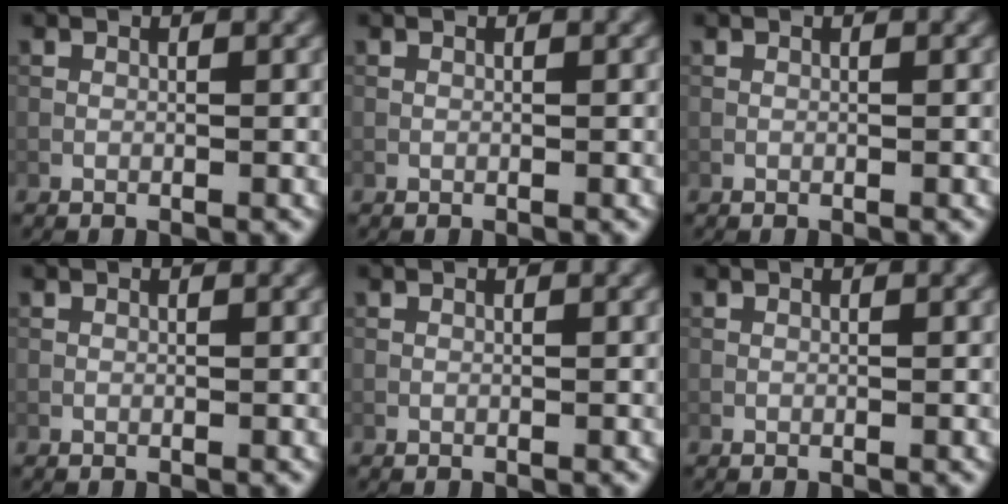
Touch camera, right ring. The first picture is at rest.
{"total": 0.0}
{"total": 0.0}
{"total": 0.0}
{"total": 0.0}
{"total": 0.0}